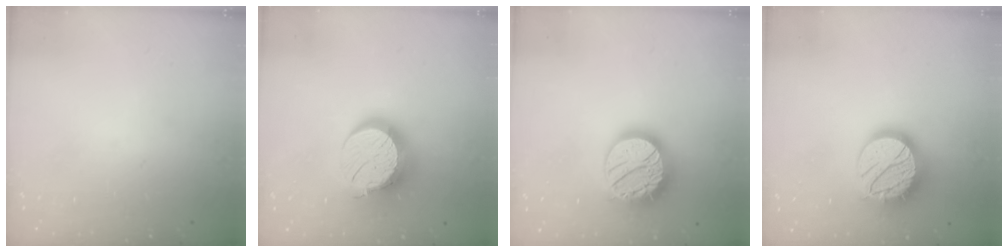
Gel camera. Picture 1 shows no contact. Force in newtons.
{"total": 15.0, "press": 14.9, "slide": 1.2}
{"total": 18.8, "press": 18.7, "slide": 1.5}
{"total": 16.3, "press": 16.3, "slide": 1.0}